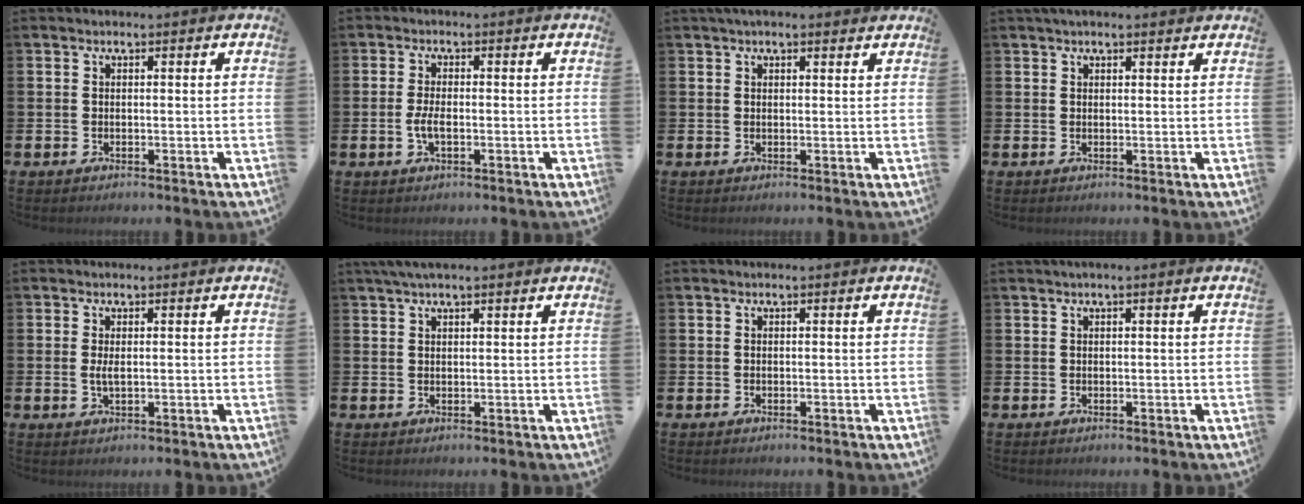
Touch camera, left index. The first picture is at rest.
{"total": 2.6, "force": [-0.6, 1.0, 2.4], "torque": [-0.040, 0.001, -0.012]}
{"total": 1.7, "force": [1.5, 0.4, 0.7], "torque": [-0.010, 0.002, 0.025]}
{"total": 1.5, "force": [1.4, 0.3, 0.6], "torque": [-0.006, 0.002, 0.023]}
{"total": 1.5, "force": [0.2, 0.5, 1.4], "torque": [-0.025, 0.001, 0.001]}
{"total": 2.7, "force": [2.1, 0.5, 1.6], "torque": [-0.029, 0.001, 0.036]}
{"total": 0.0}
{"total": 0.6, "force": [0.3, 0.0, 0.5], "torque": [-0.015, 0.005, 0.007]}